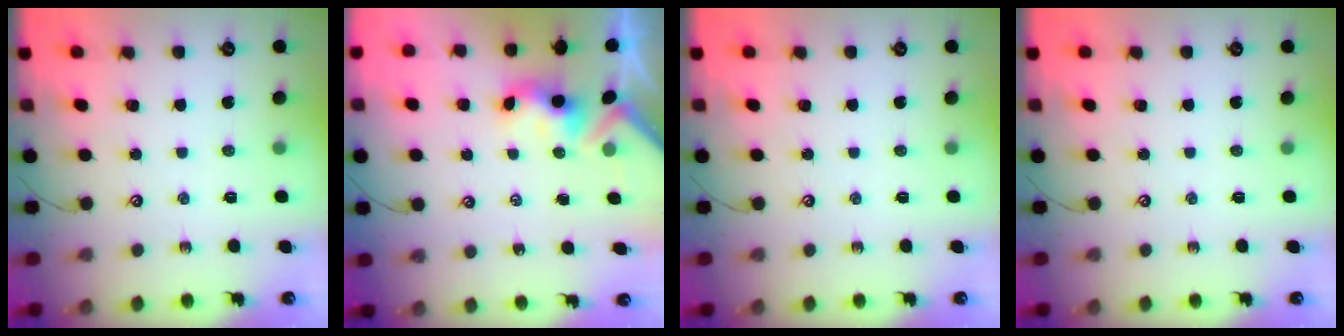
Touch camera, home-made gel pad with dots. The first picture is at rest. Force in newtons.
{"total": 3.3, "press": 3.3, "slide": 0.5}
{"total": 0.0}
{"total": 0.0}